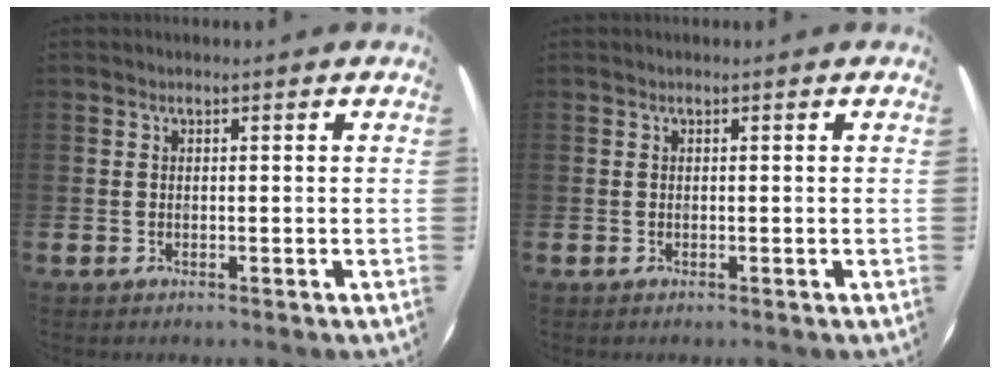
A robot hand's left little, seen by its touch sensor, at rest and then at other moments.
{"total": 0.0}